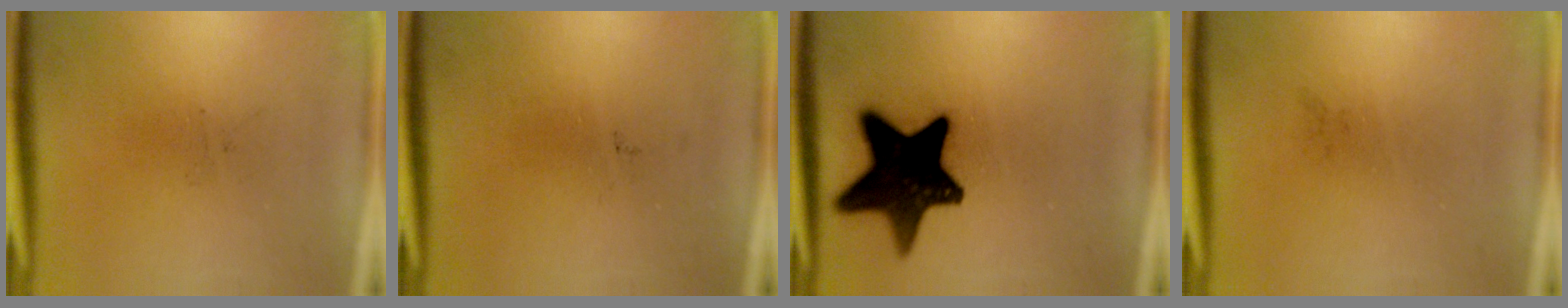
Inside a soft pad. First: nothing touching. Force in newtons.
{"total": 0.0}
{"total": 17.1}
{"total": 0.0}